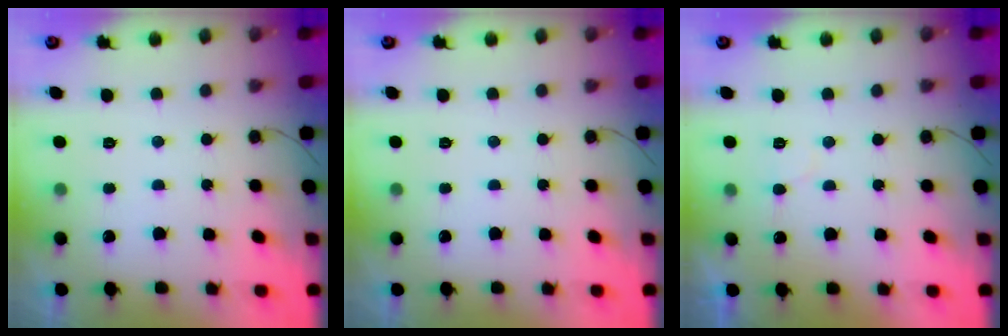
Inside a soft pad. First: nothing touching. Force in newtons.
{"total": 0.0}
{"total": 5.2, "press": 5.1, "slide": 0.4}